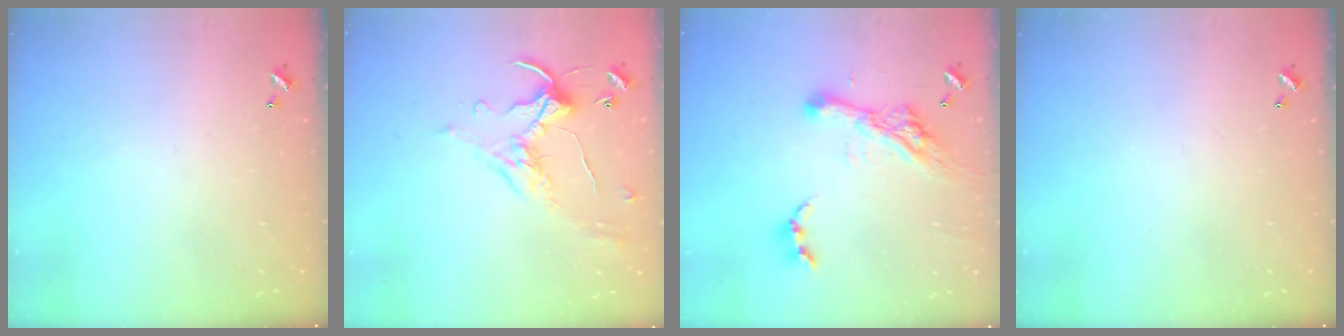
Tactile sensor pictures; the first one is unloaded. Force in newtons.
{"total": 1.2, "press": 0.6, "slide": 1.0}
{"total": 11.3, "press": 11.3, "slide": 1.4}
{"total": 0.0}